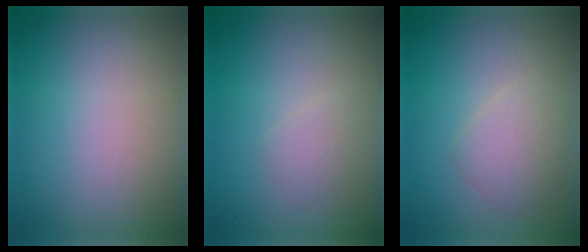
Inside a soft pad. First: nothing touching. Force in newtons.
{"total": 1.1, "press": 1.1, "slide": 0.0}
{"total": 2.4, "press": 2.4, "slide": 0.0}